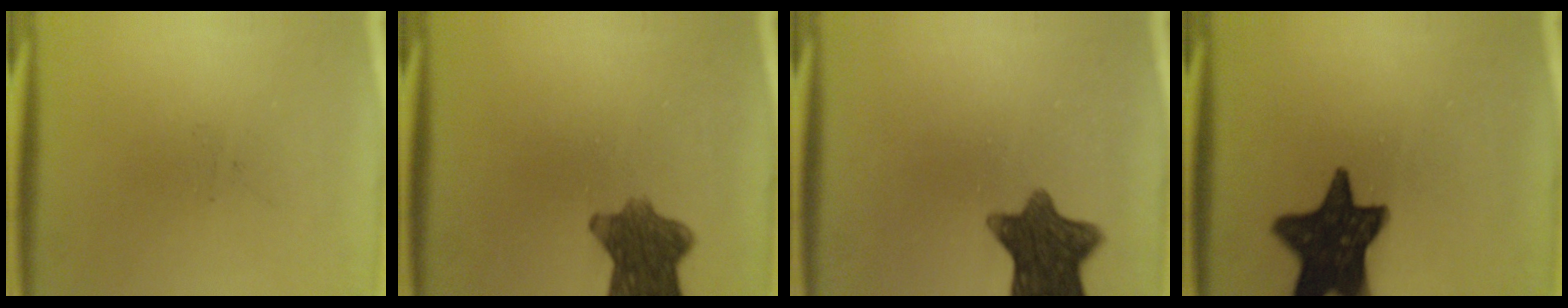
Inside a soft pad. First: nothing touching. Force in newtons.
{"total": 8.4}
{"total": 10.8}
{"total": 15.1}